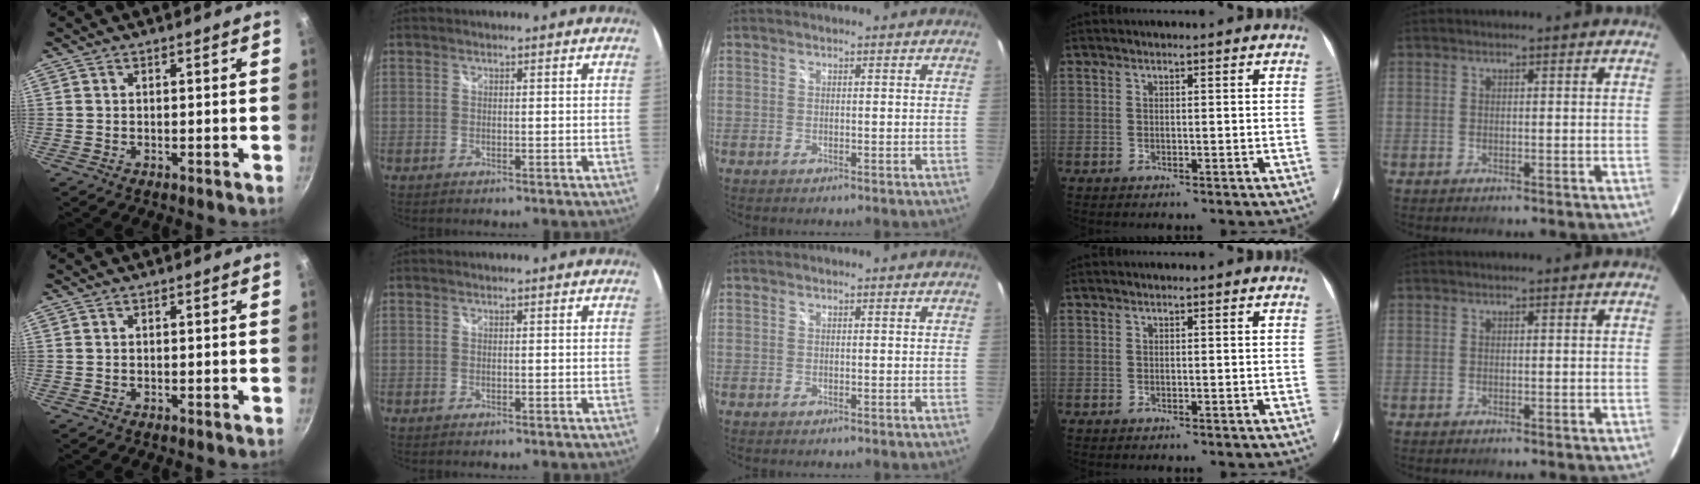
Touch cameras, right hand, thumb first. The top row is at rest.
{}